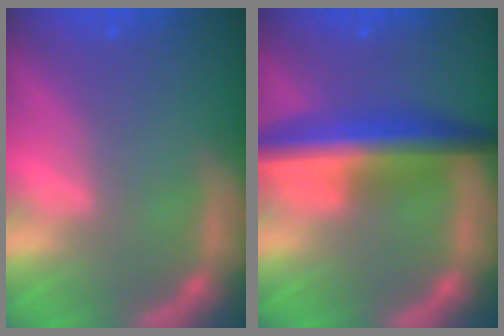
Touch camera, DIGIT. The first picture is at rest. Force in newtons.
{"total": 7.0}